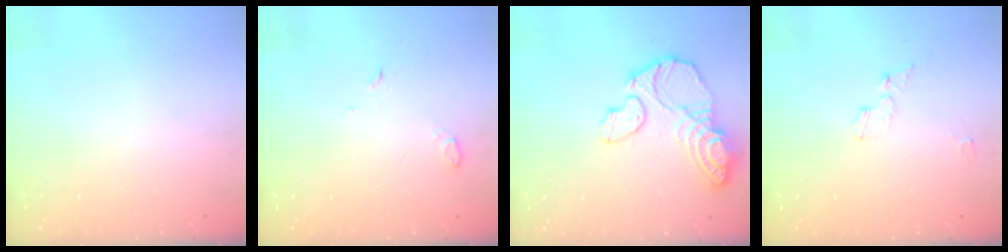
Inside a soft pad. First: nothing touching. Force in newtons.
{"total": 3.3, "press": 3.3, "slide": 0.6}
{"total": 15.9, "press": 15.9, "slide": 1.5}
{"total": 4.4, "press": 4.4, "slide": 0.4}